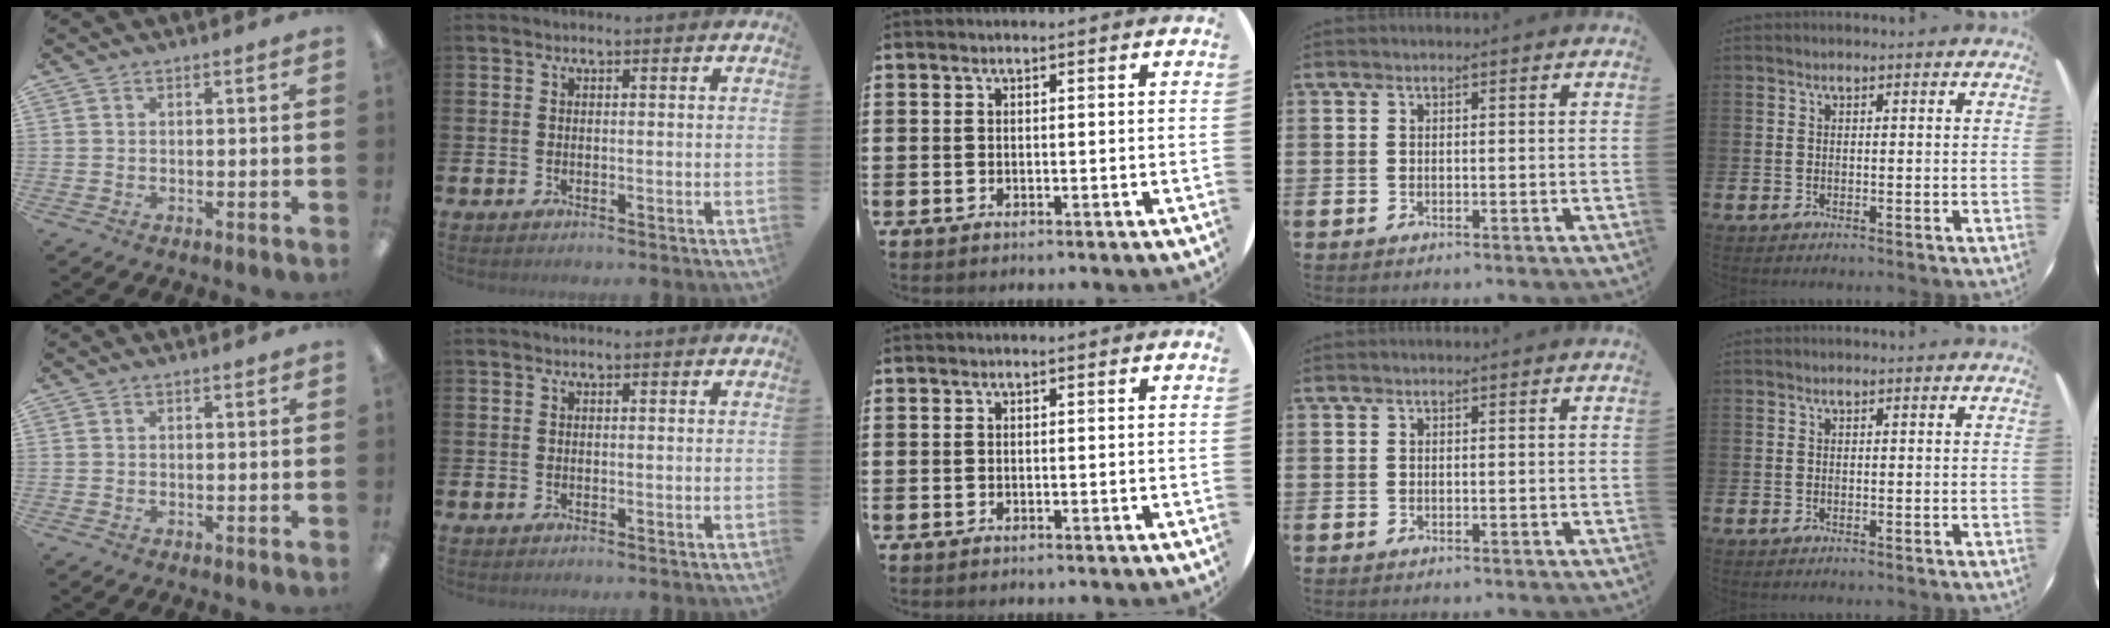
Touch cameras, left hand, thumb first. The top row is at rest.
{}